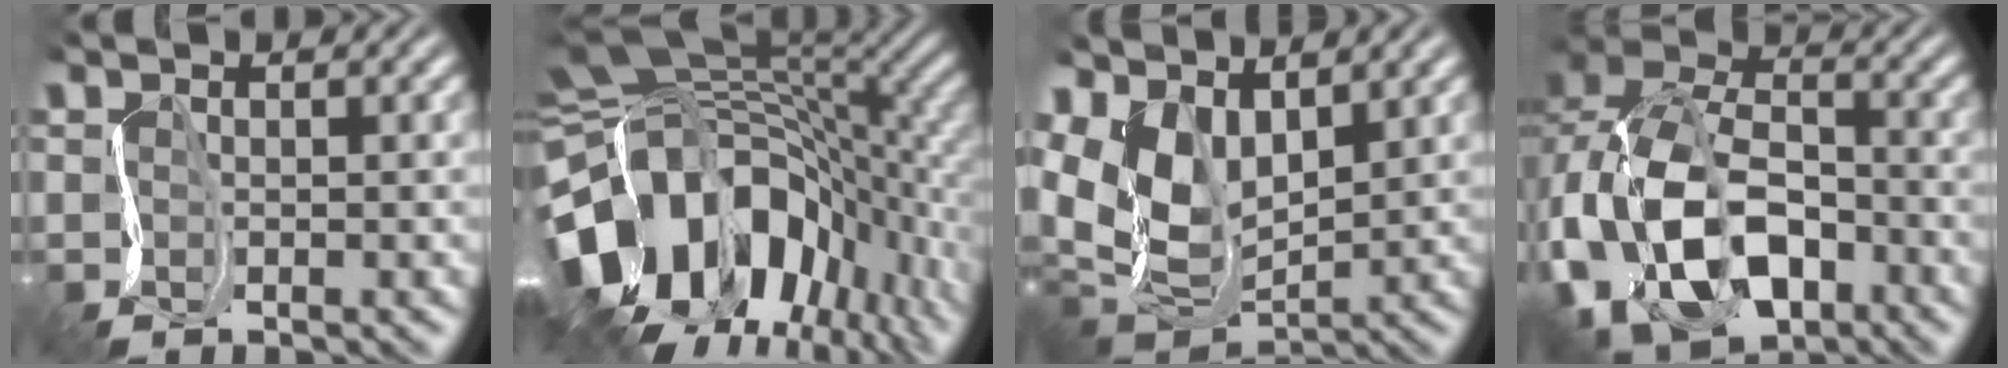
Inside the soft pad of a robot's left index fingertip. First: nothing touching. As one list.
[{"total": 15.9, "force": [-7.4, 10.3, 9.6], "torque": [-0.198, -0.010, -0.125]}, {"total": 6.9, "force": [2.2, 4.7, 4.6], "torque": [-0.112, -0.007, 0.042]}, {"total": 11.4, "force": [-4.4, 7.8, 7.0], "torque": [-0.163, -0.010, -0.088]}]